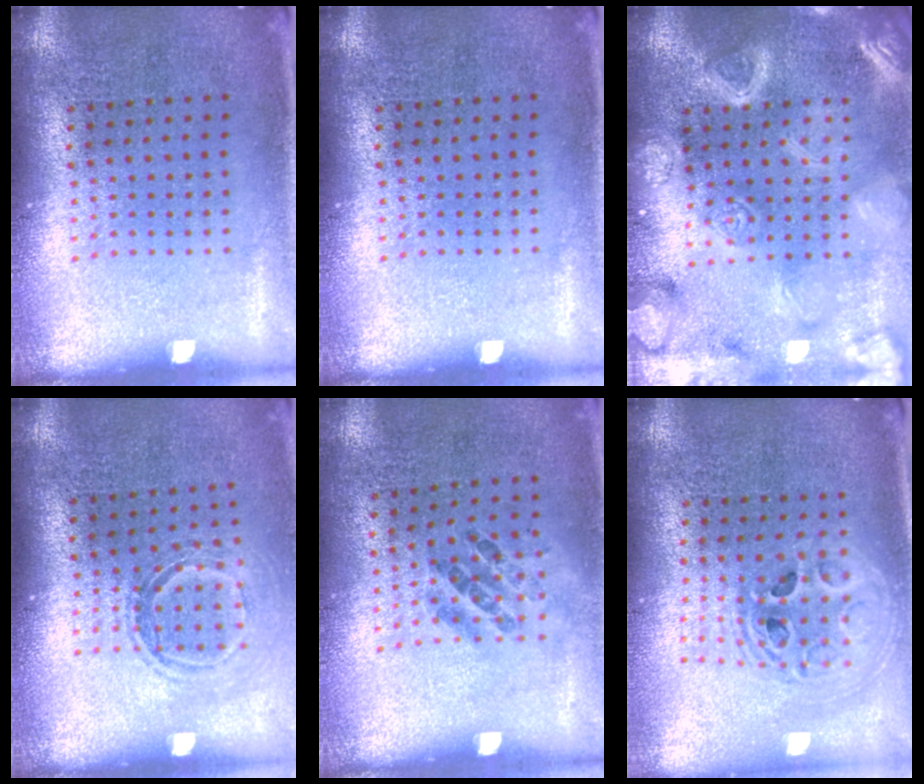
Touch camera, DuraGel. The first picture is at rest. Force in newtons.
{"total": 0.0}
{"total": 5.6, "press": 5.6, "slide": 0.6}
{"total": 1.5, "press": 1.2, "slide": 0.9}
{"total": 1.1, "press": 0.6, "slide": 0.9}
{"total": 2.3, "press": 1.8, "slide": 1.4}